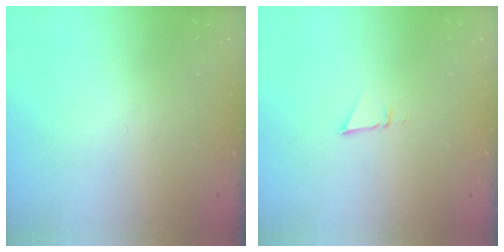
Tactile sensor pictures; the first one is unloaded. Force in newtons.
{"total": 2.6, "press": 2.5, "slide": 0.8}